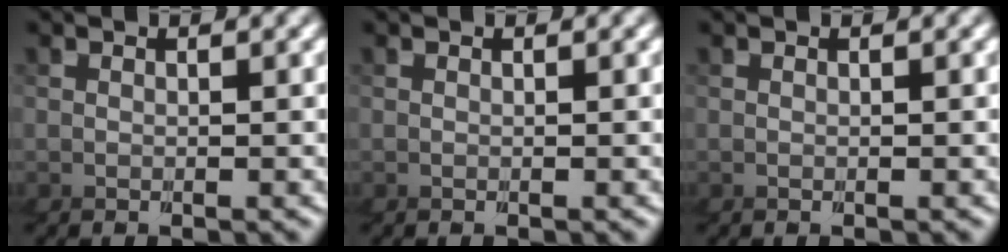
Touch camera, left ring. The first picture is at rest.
{"total": 0.0}
{"total": 0.0}